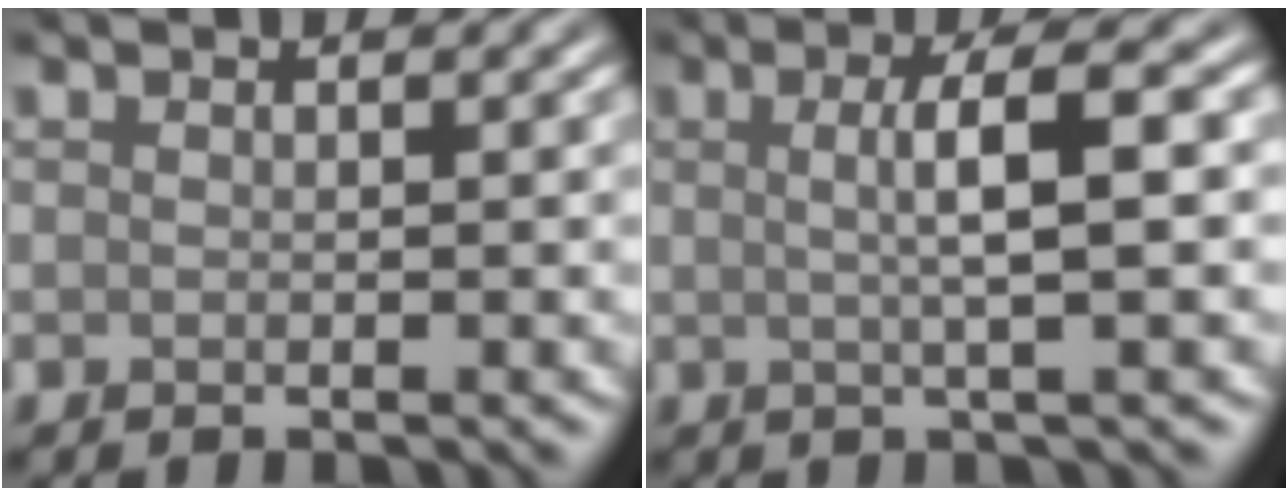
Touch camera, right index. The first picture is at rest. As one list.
[{"total": 4.6, "force": [0.4, 1.0, 4.5], "torque": [-0.067, 0.008, 0.001]}]